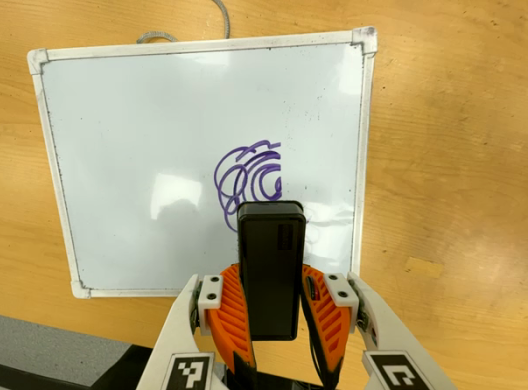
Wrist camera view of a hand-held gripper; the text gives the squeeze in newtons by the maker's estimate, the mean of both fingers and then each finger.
{"total": 8.6, "left": 6.7, "right": 10.6}